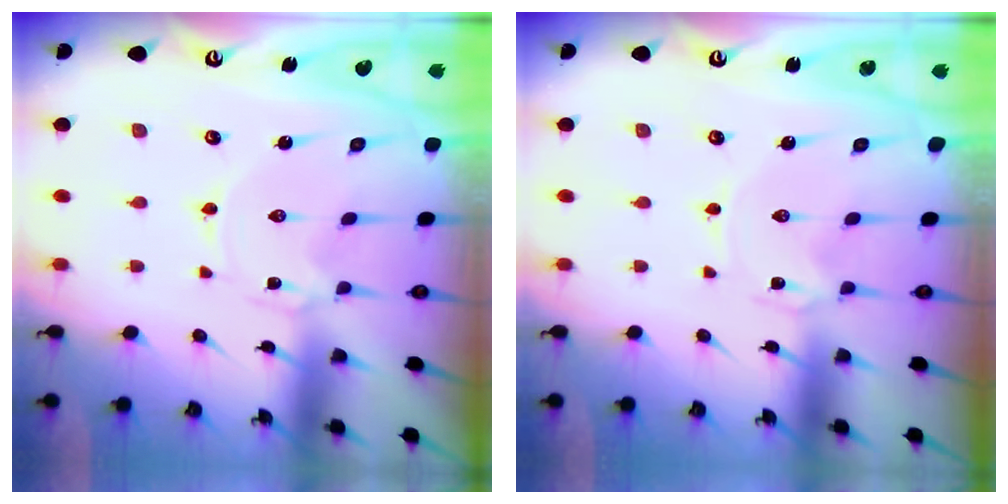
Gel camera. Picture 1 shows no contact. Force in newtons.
{"total": 0.0}